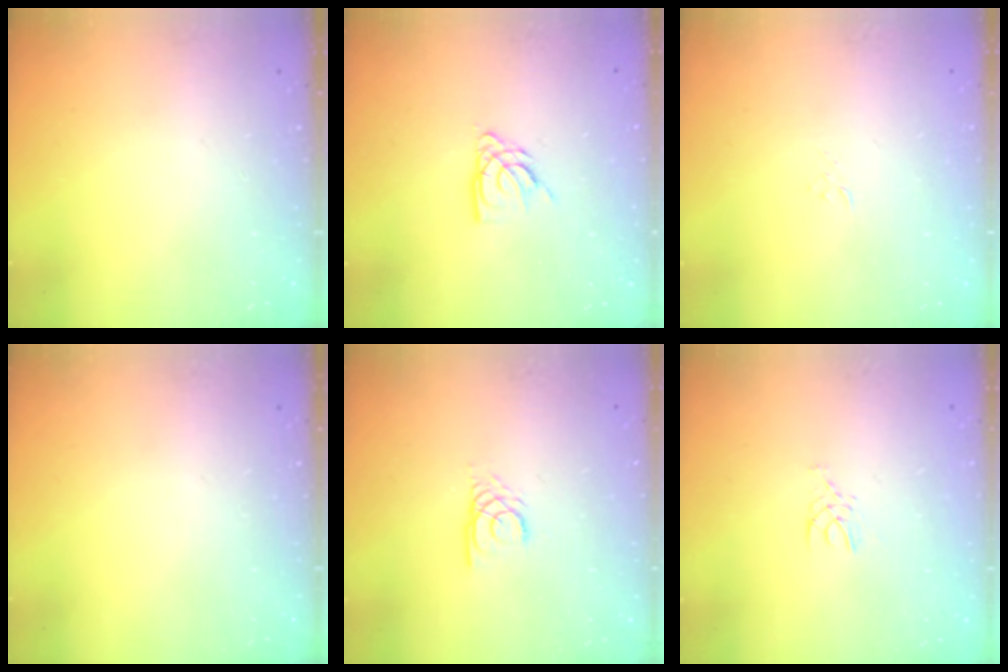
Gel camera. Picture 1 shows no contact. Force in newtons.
{"total": 7.1, "press": 7.0, "slide": 0.6}
{"total": 3.1, "press": 3.1, "slide": 0.2}
{"total": 0.0}
{"total": 2.3, "press": 2.3, "slide": 0.1}
{"total": 2.5, "press": 2.5, "slide": 0.2}